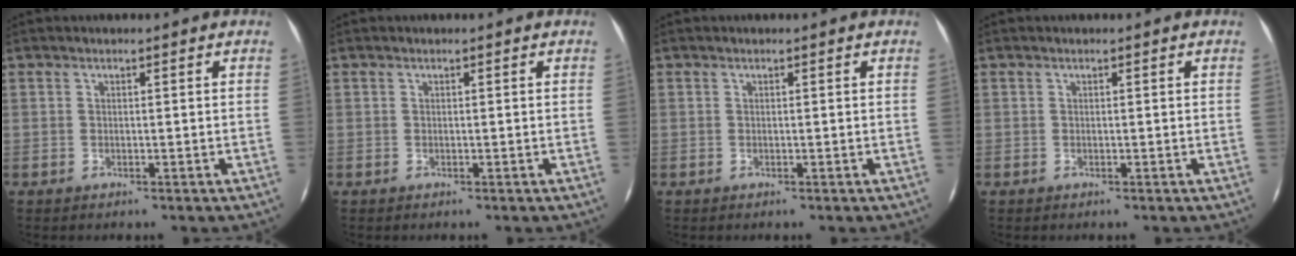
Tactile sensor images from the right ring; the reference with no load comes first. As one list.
[{"total": 0.0}, {"total": 0.0}, {"total": 0.0}]